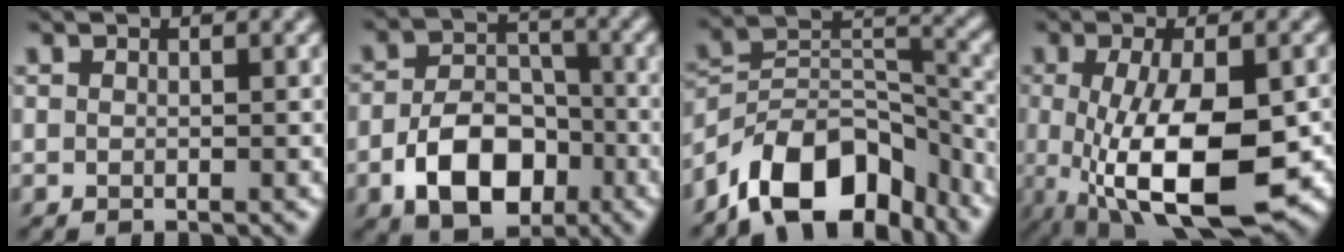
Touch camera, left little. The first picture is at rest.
{"total": 7.5, "force": [-3.2, 4.8, 4.8], "torque": [-0.085, -0.005, -0.052]}
{"total": 10.8, "force": [-7.8, 5.3, 5.3], "torque": [-0.074, 0.014, -0.150]}
{"total": 11.3, "force": [-2.7, 4.2, 10.1], "torque": [-0.189, -0.025, -0.032]}